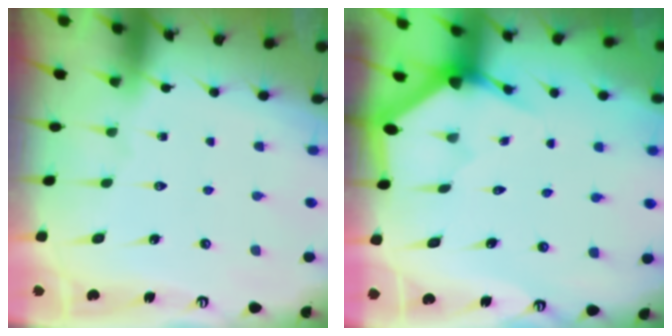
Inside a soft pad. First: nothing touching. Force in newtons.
{"total": 3.5, "press": 3.5, "slide": 0.1}